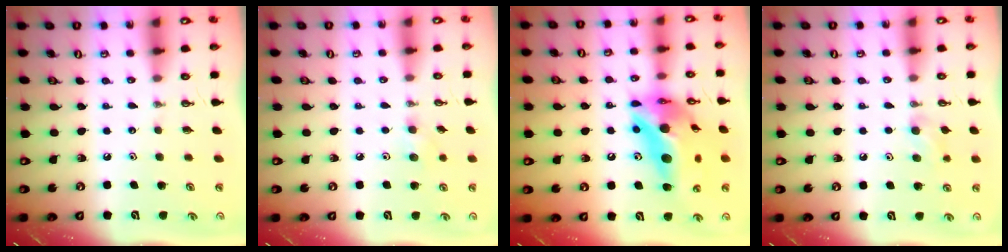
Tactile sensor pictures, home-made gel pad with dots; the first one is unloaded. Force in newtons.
{"total": 7.4, "press": 6.9, "slide": 2.7}
{"total": 22.4, "press": 22.0, "slide": 4.1}
{"total": 6.7, "press": 6.6, "slide": 1.5}